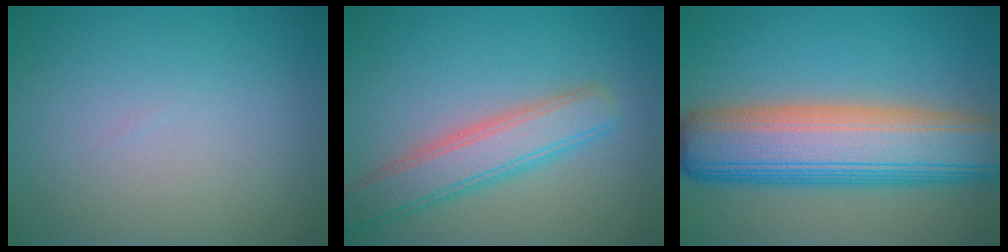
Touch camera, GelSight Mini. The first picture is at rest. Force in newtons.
{"total": 4.7, "press": 4.7, "slide": 0.3}
{"total": 11.6, "press": 11.6, "slide": 0.3}